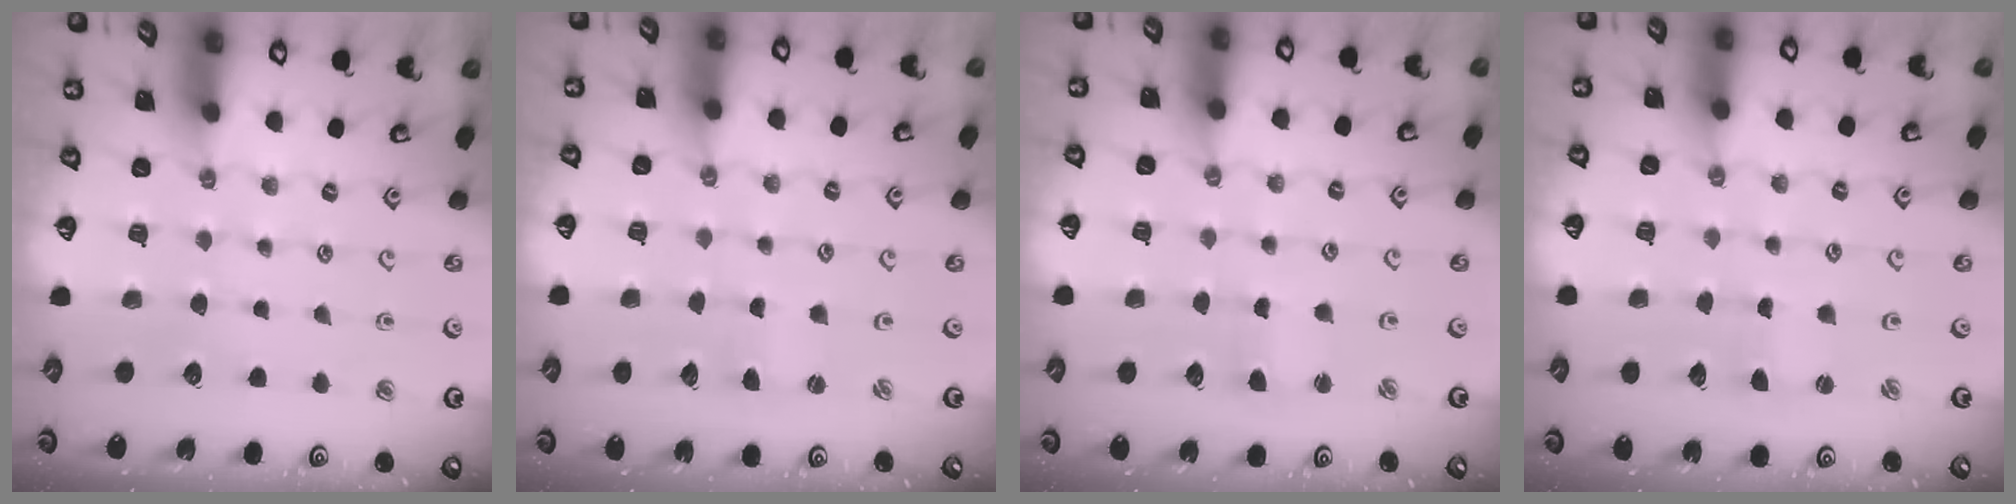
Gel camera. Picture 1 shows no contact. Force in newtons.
{"total": 1.1, "press": 1.0, "slide": 0.2}
{"total": 1.7, "press": 1.6, "slide": 0.2}
{"total": 0.7, "press": 0.7, "slide": 0.0}